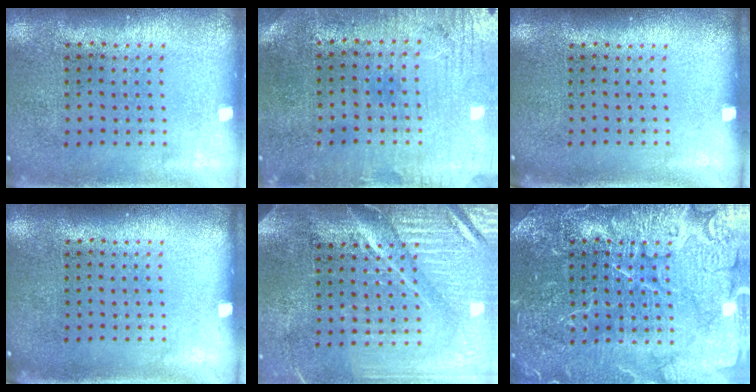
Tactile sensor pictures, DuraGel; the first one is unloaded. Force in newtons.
{"total": 0.6, "press": 0.4, "slide": 0.5}
{"total": 0.0}
{"total": 0.0}
{"total": 4.1, "press": 3.7, "slide": 1.7}
{"total": 6.9, "press": 6.8, "slide": 0.9}